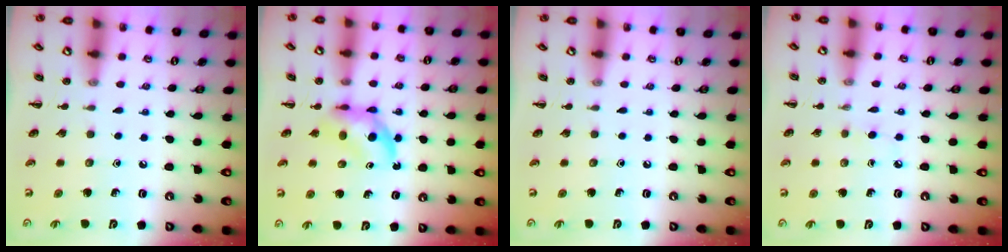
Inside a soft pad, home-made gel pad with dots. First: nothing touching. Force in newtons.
{"total": 4.8, "press": 4.7, "slide": 1.1}
{"total": 0.0}
{"total": 2.4, "press": 2.2, "slide": 1.0}